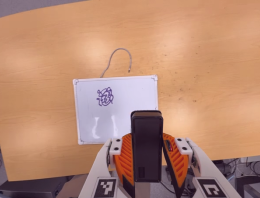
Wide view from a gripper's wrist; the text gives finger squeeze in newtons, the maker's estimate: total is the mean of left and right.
{"total": 5.3, "left": 4.1, "right": 6.4}